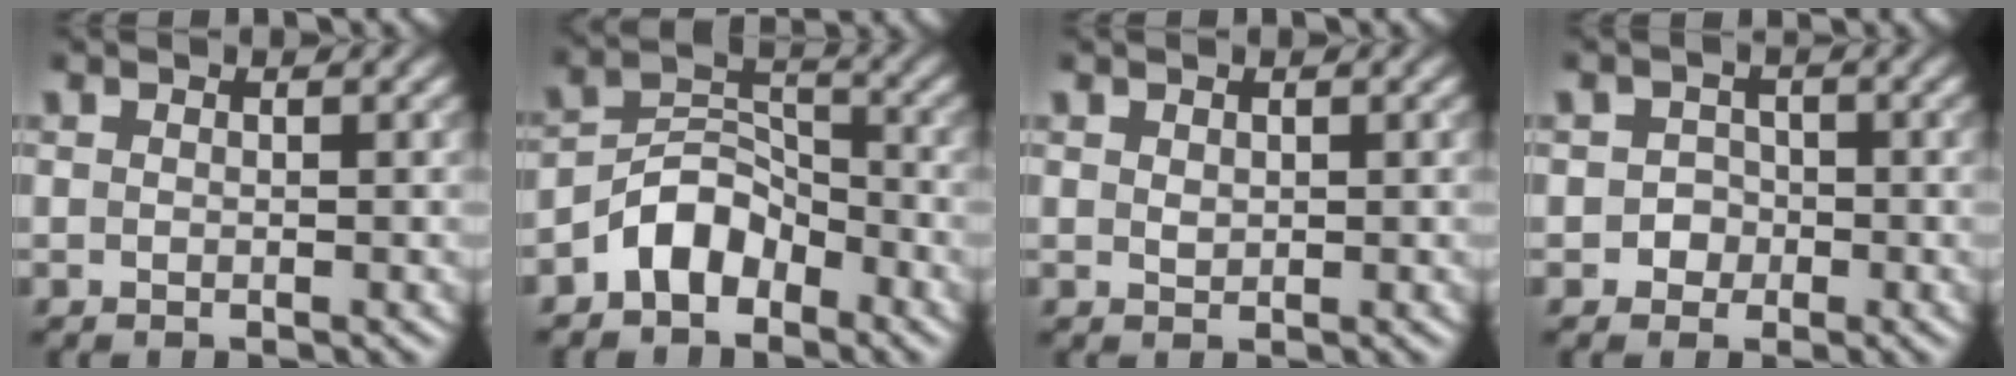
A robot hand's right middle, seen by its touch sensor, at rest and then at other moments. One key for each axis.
{"total": 4.3, "fx": -2.9, "fy": 2.6, "fz": 1.9, "tx": -0.027, "ty": 0.013, "tz": -0.063}
{"total": 0.7, "fx": 0.3, "fy": 0.5, "fz": 0.4, "tx": -0.008, "ty": -0.002, "tz": 0.008}
{"total": 1.7, "fx": -0.4, "fy": 1.6, "fz": 0.2, "tx": 0.019, "ty": 0.002, "tz": -0.014}